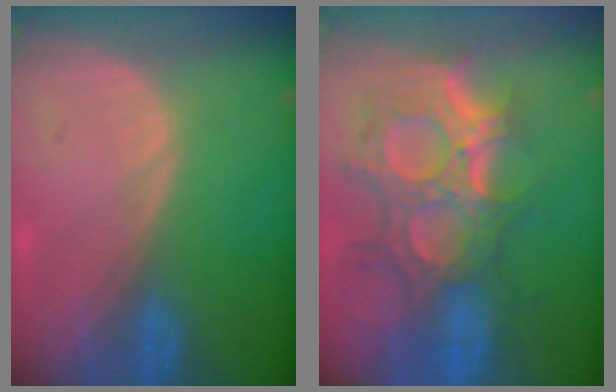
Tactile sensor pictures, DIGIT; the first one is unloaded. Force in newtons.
{"total": 12.0, "press": 10.8, "slide": 5.3}